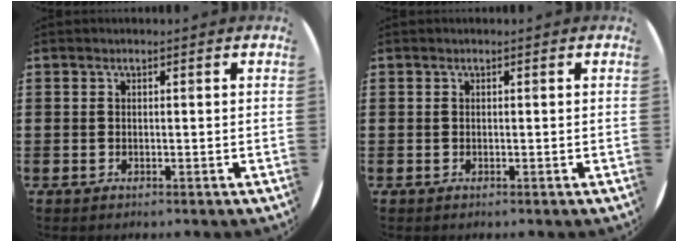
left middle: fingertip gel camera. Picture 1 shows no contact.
{"total": 0.0}